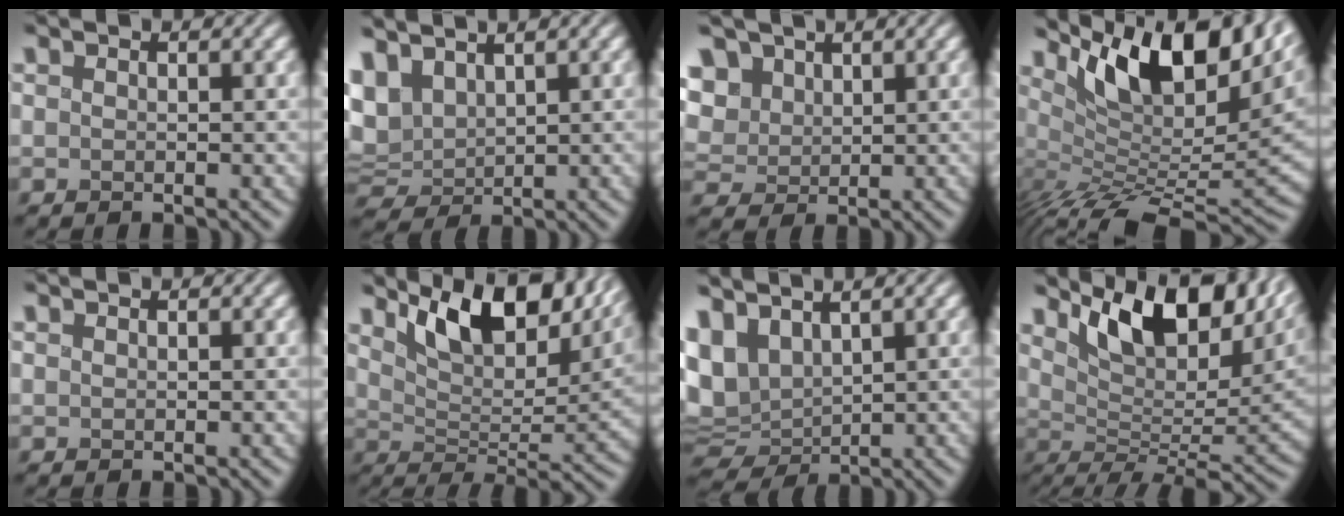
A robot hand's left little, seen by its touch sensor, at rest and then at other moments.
{"total": 6.7, "force": [3.5, 3.9, 4.1], "torque": [-0.107, 0.016, 0.068]}
{"total": 5.3, "force": [2.6, 3.8, 2.6], "torque": [-0.089, 0.009, 0.049]}
{"total": 13.2, "force": [3.0, 5.9, 11.4], "torque": [-0.165, 0.004, 0.063]}
{"total": 0.0}
{"total": 11.5, "force": [6.9, 4.6, 8.0], "torque": [-0.120, 0.002, 0.126]}
{"total": 6.9, "force": [2.9, 4.2, 4.6], "torque": [-0.114, 0.001, 0.061]}
{"total": 12.9, "force": [6.6, 5.4, 9.7], "torque": [-0.137, 0.009, 0.115]}